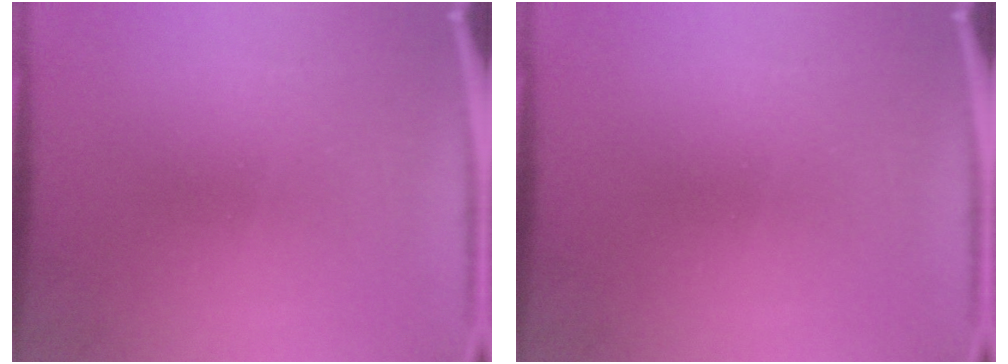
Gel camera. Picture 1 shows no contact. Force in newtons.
{"total": 0.0}